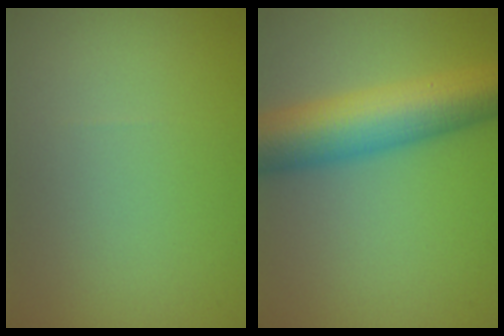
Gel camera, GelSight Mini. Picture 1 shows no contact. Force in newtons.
{"total": 9.3, "press": 9.3, "slide": 0.3}